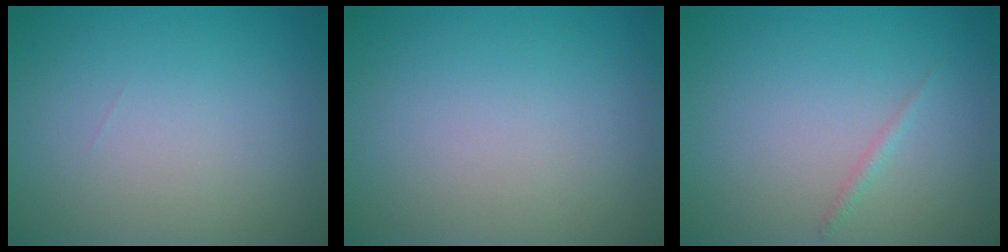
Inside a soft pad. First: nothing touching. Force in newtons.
{"total": 0.0}
{"total": 0.7, "press": 0.7, "slide": 0.0}